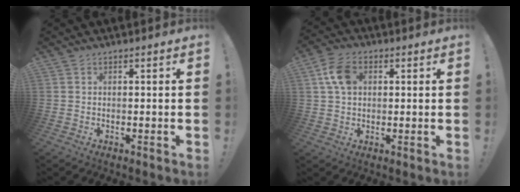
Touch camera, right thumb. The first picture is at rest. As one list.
[{"total": 8.3, "force": [2.2, 5.8, 5.6], "torque": [-0.107, 0.013, 0.046]}]